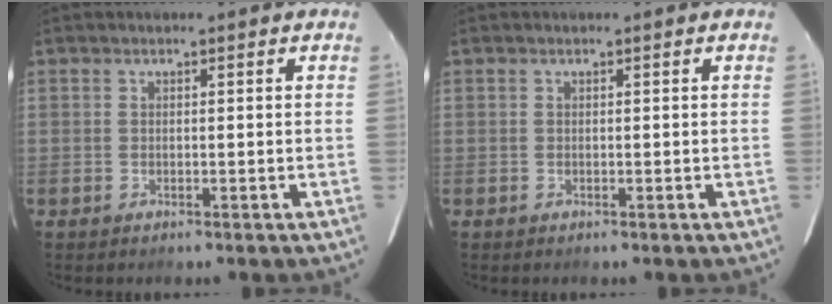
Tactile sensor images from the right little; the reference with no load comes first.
{"total": 0.0}